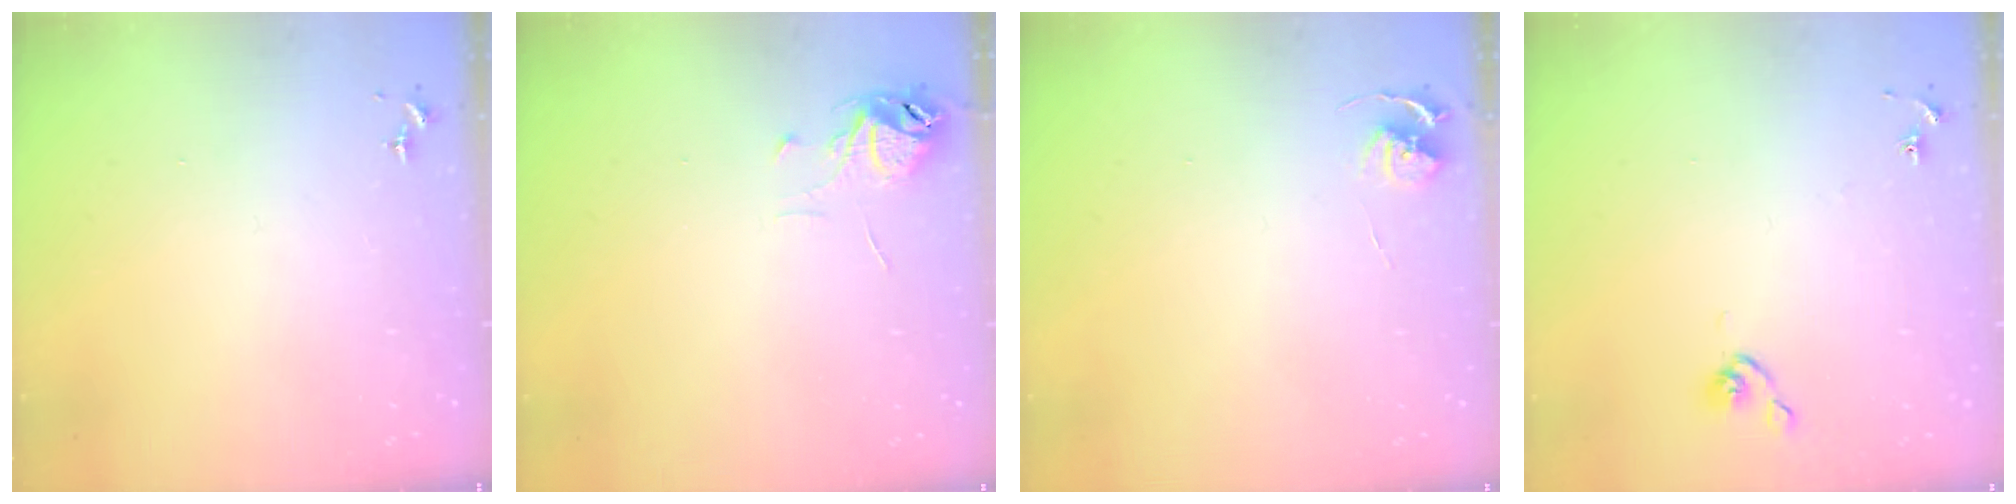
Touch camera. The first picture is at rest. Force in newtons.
{"total": 6.4, "press": 6.4, "slide": 0.5}
{"total": 5.3, "press": 5.2, "slide": 0.6}
{"total": 4.9, "press": 4.9, "slide": 0.7}